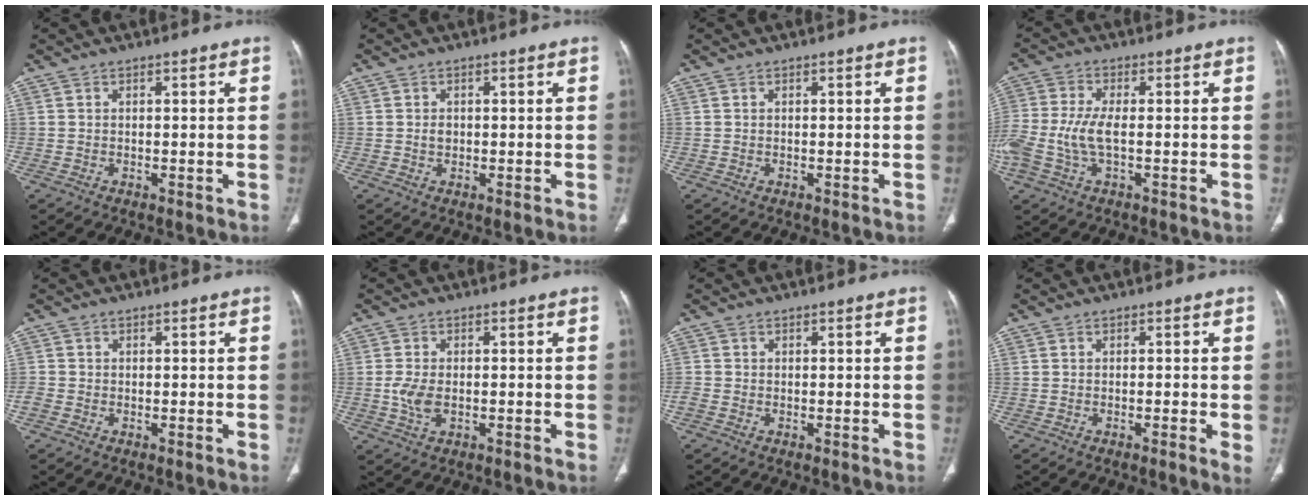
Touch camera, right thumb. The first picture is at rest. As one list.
[{"total": 1.2, "force": [0.2, 1.1, 0.4], "torque": [-0.004, 0.003, 0.004]}, {"total": 0.0}, {"total": 8.9, "force": [-1.4, 4.0, 7.8], "torque": [-0.202, 0.009, -0.028]}, {"total": 1.6, "force": [-0.7, 1.3, 0.7], "torque": [-0.016, 0.000, -0.018]}, {"total": 4.1, "force": [-0.6, 2.5, 3.1], "torque": [-0.071, 0.000, -0.013]}, {"total": 1.3, "force": [-0.5, 1.0, 0.6], "torque": [-0.017, -0.002, -0.016]}, {"total": 2.1, "force": [-0.5, 0.4, 2.0], "torque": [-0.038, -0.005, -0.009]}]